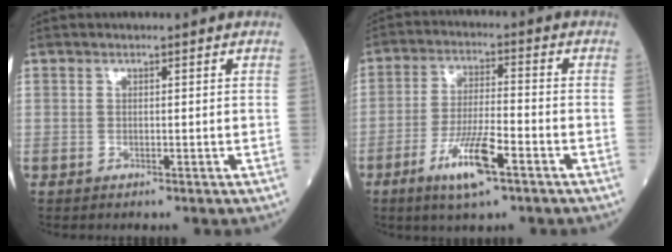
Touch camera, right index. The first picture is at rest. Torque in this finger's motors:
{"motor_torque": [1.51, -0.64, 0.53, 0.17]}